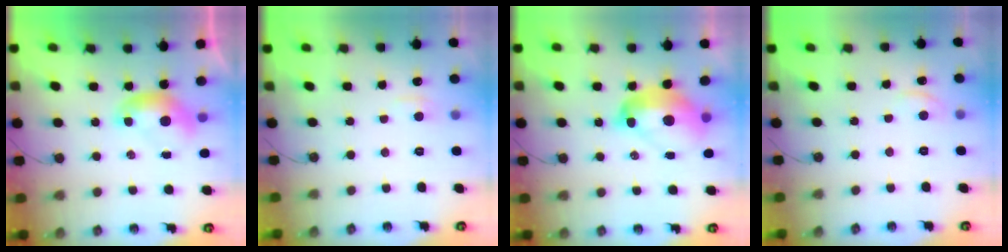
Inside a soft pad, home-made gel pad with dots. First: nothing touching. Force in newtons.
{"total": 0.6, "press": 0.1, "slide": 0.6}
{"total": 7.2, "press": 7.0, "slide": 1.5}
{"total": 1.2, "press": 1.1, "slide": 0.5}